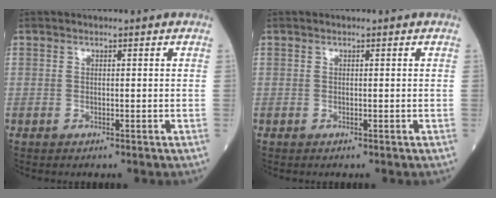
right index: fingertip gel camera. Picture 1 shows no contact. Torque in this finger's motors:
{"motor_torque": [0.01, 0.01, 0.00, 0.00]}